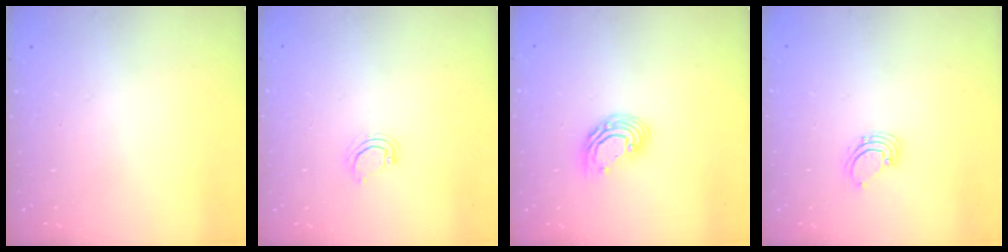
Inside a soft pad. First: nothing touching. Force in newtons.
{"total": 2.2, "press": 2.2, "slide": 0.1}
{"total": 9.1, "press": 9.1, "slide": 1.1}
{"total": 1.6, "press": 1.6, "slide": 0.1}